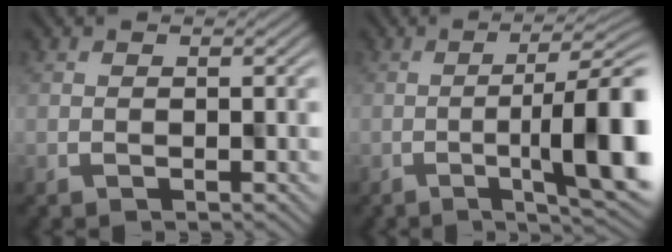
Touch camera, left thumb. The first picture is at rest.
{"total": 11.9, "force": [-2.1, 2.9, 11.4], "torque": [-0.149, -0.015, -0.012]}